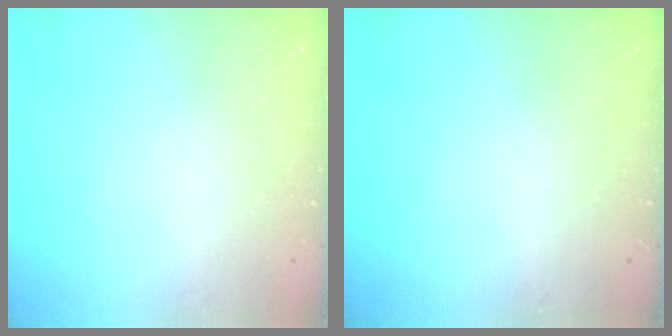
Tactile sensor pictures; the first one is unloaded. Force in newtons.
{"total": 0.0}